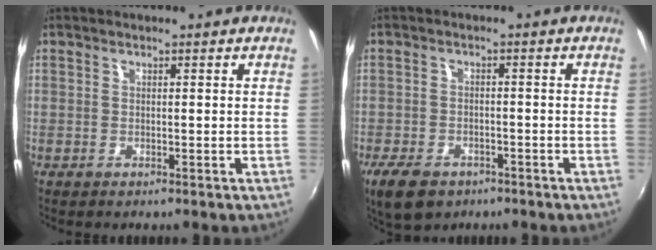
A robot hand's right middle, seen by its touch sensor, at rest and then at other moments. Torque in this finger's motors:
{"motor_torque": [0.87, -0.64, 0.08, 0.02]}